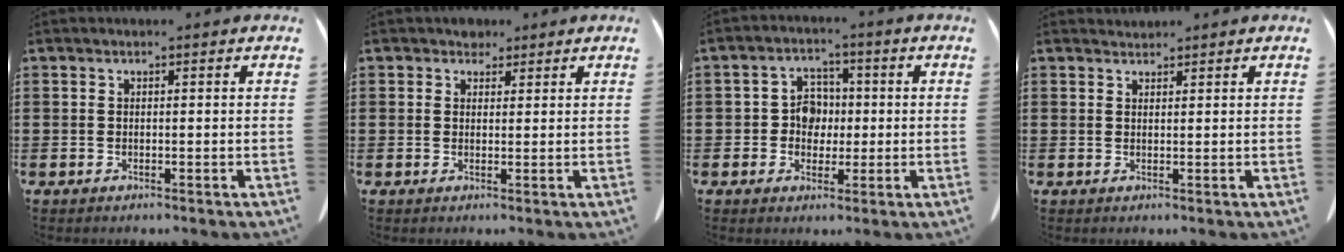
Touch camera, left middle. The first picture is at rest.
{"total": 2.0, "force": [1.7, 1.2, 0.2], "torque": [-0.002, 0.003, 0.030]}
{"total": 4.6, "force": [0.0, 4.1, 2.1], "torque": [-0.055, 0.014, -0.004]}
{"total": 1.3, "force": [1.2, 0.3, 0.1], "torque": [-0.004, 0.001, 0.024]}